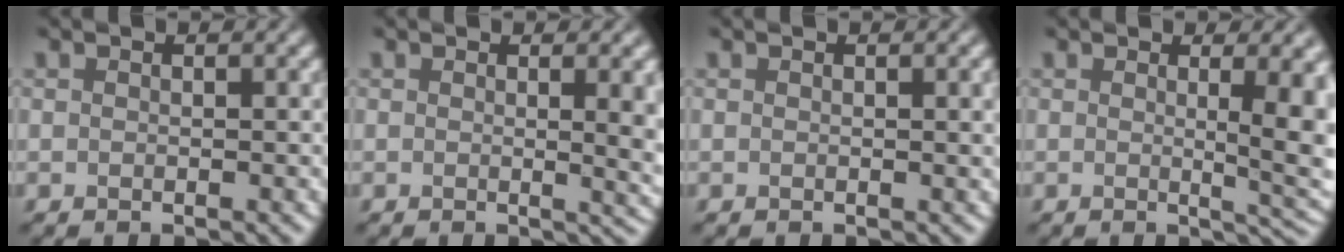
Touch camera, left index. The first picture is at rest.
{"total": 5.0, "force": [0.4, 1.8, 4.7], "torque": [-0.039, -0.002, 0.008]}
{"total": 1.3, "force": [0.2, 0.3, 1.3], "torque": [-0.012, 0.002, 0.001]}
{"total": 6.5, "force": [0.5, 2.0, 6.2], "torque": [-0.053, -0.006, 0.013]}